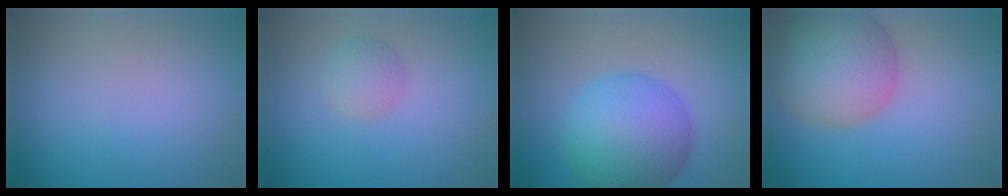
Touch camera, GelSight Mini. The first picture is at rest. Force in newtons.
{"total": 1.8, "press": 1.8, "slide": 0.0}
{"total": 8.5, "press": 8.5, "slide": 0.1}
{"total": 8.7, "press": 8.6, "slide": 0.4}